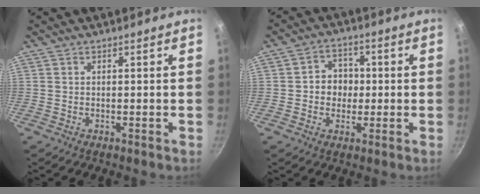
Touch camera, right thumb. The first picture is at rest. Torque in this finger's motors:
{"motor_torque": [0.08, 0.24, 0.37, -0.37, 0.02]}